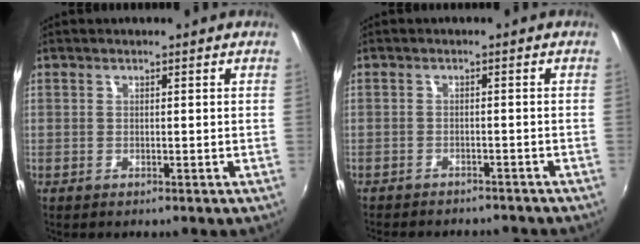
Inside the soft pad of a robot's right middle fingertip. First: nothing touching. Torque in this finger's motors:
{"motor_torque": [1.07, -1.07, 0.29, 0.07]}